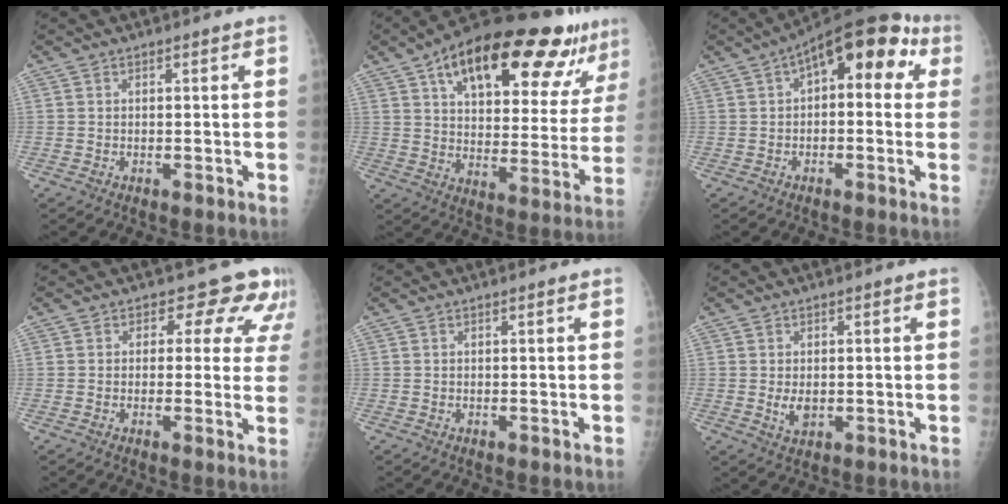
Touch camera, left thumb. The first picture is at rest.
{"total": 27.8, "force": [16.3, 10.8, 19.7], "torque": [-0.263, -0.015, 0.245]}
{"total": 14.6, "force": [4.2, 7.4, 11.8], "torque": [-0.121, 0.039, 0.048]}
{"total": 7.6, "force": [5.3, 4.9, 2.2], "torque": [0.023, -0.017, 0.037]}
{"total": 0.0}
{"total": 3.2, "force": [-0.2, 2.2, 2.4], "torque": [-0.034, -0.006, 0.003]}